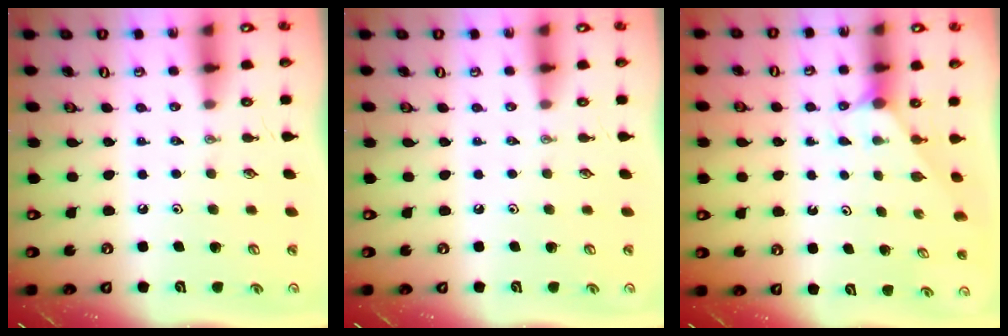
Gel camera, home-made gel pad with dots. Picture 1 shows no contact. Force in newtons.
{"total": 0.0}
{"total": 1.7, "press": 1.7, "slide": 0.2}